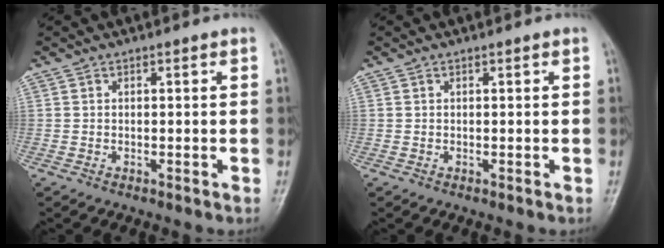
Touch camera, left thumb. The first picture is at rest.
{"total": 0.0}